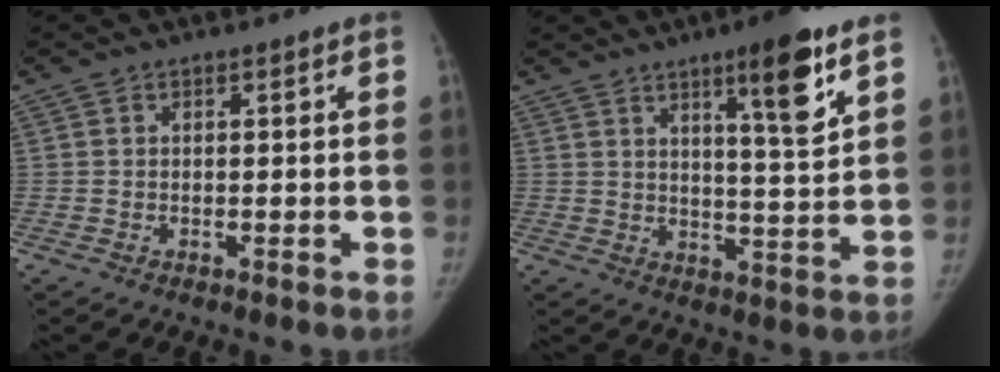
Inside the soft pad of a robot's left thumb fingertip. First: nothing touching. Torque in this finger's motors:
{"motor_torque": [0.99, 0.16, 1.02, -0.55, 0.26]}